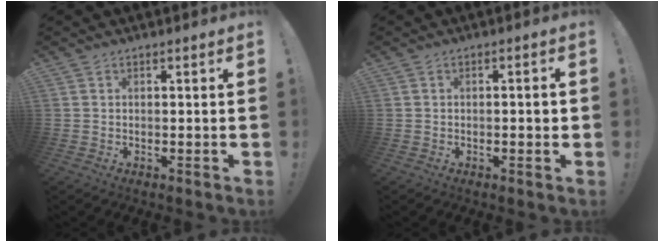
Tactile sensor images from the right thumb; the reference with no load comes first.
{"total": 2.1, "force": [-0.5, 0.5, 2.0], "torque": [-0.026, 0.002, -0.010]}